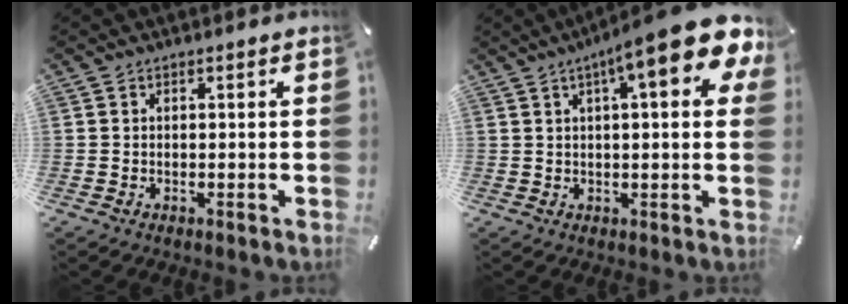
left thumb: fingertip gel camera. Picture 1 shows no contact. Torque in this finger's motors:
{"motor_torque": [1.04, 0.77, 2.06, -0.71, 0.33]}